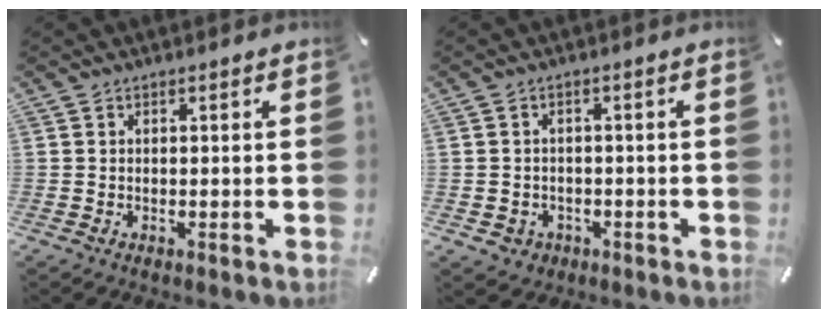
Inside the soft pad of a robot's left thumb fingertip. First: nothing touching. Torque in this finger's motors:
{"motor_torque": [0.09, 0.00, 0.00, 0.00, -0.10]}